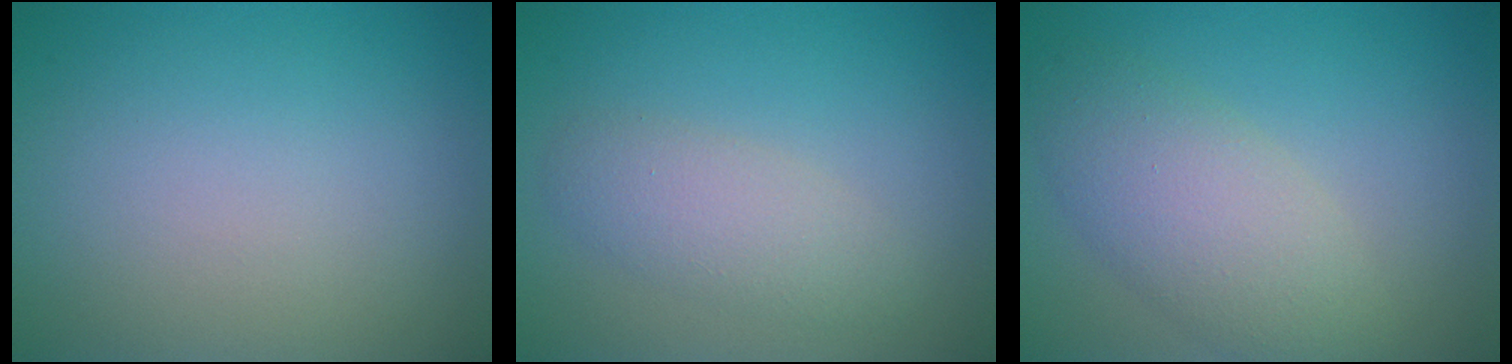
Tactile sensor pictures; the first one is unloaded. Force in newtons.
{"total": 2.8, "press": 2.7, "slide": 0.3}
{"total": 5.0, "press": 5.0, "slide": 0.3}